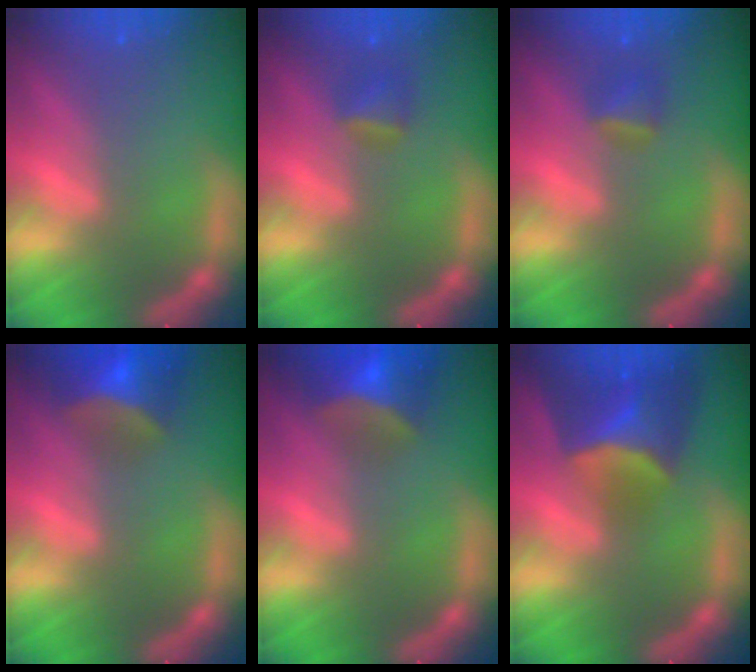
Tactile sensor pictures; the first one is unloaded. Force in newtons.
{"total": 1.9}
{"total": 1.9}
{"total": 7.0}
{"total": 7.0}
{"total": 6.9}